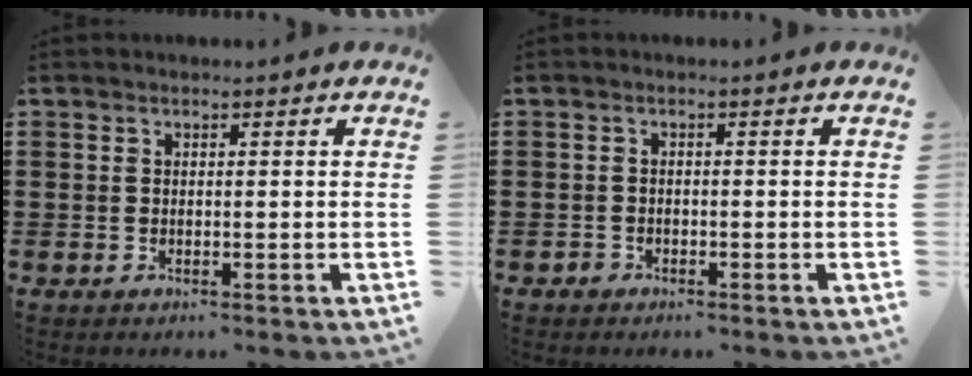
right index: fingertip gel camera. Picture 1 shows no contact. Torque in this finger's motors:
{"motor_torque": [-1.10, 1.04, -0.01, 0.00]}